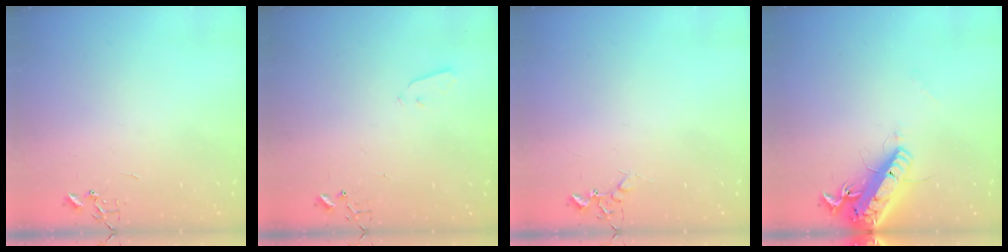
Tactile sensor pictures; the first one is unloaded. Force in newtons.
{"total": 3.3, "press": 3.2, "slide": 0.7}
{"total": 5.8, "press": 5.7, "slide": 1.0}
{"total": 18.1, "press": 17.7, "slide": 3.6}